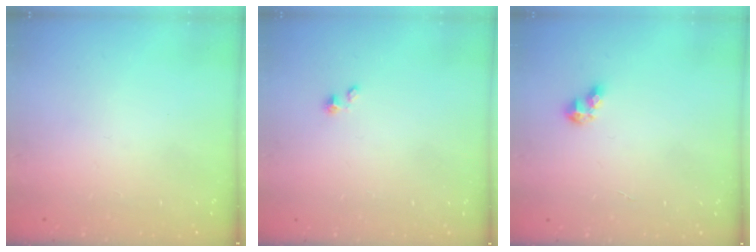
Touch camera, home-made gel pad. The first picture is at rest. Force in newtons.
{"total": 1.5, "press": 1.5, "slide": 0.0}
{"total": 3.5, "press": 3.5, "slide": 0.3}